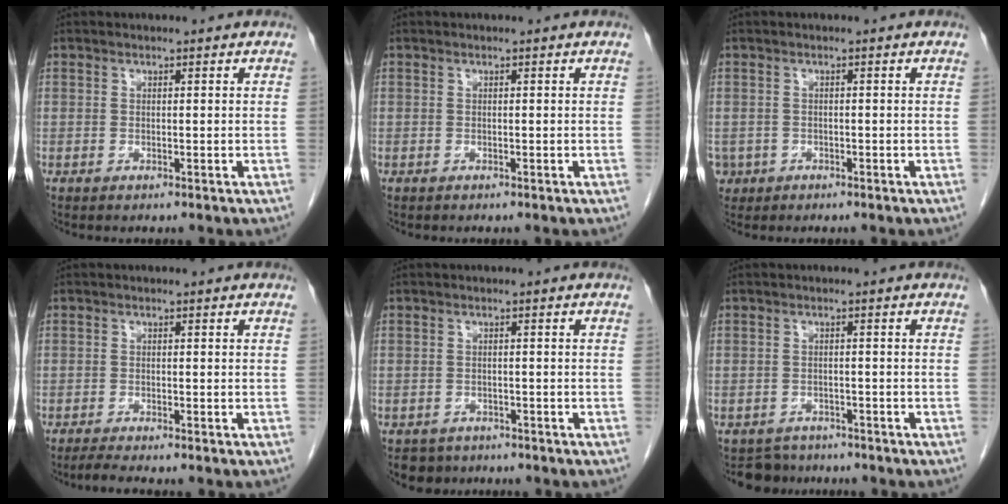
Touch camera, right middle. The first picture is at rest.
{"total": 0.0}
{"total": 2.9, "force": [-1.5, 2.5, 0.2], "torque": [-0.005, 0.005, -0.025]}
{"total": 2.0, "force": [-1.8, -0.4, 0.9], "torque": [-0.027, -0.008, -0.036]}
{"total": 3.1, "force": [-2.4, 1.9, -0.2], "torque": [-0.002, 0.004, -0.038]}
{"total": 3.4, "force": [-3.0, 1.5, -0.8], "torque": [0.008, 0.001, -0.048]}